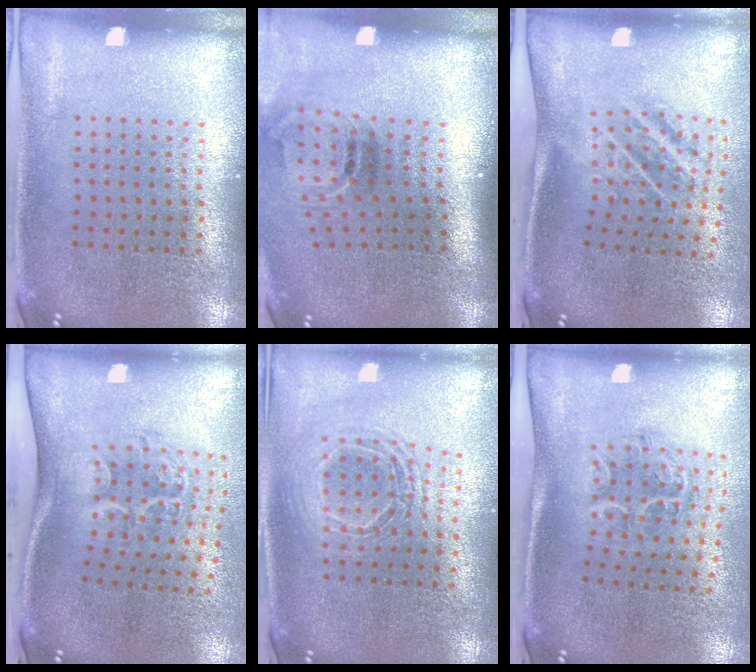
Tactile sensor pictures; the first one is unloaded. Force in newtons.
{"total": 1.7, "press": 1.0, "slide": 1.3}
{"total": 1.9, "press": 1.2, "slide": 1.5}
{"total": 2.2, "press": 1.3, "slide": 1.8}
{"total": 1.7, "press": 1.4, "slide": 0.9}
{"total": 1.3, "press": 1.2, "slide": 0.4}